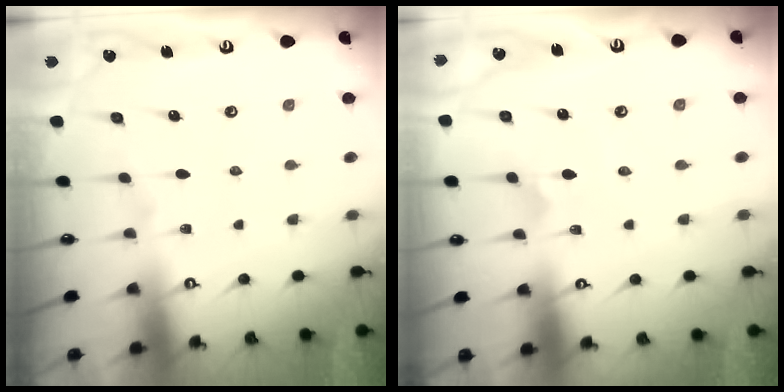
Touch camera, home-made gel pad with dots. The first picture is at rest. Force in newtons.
{"total": 1.7, "press": 1.7, "slide": 0.1}